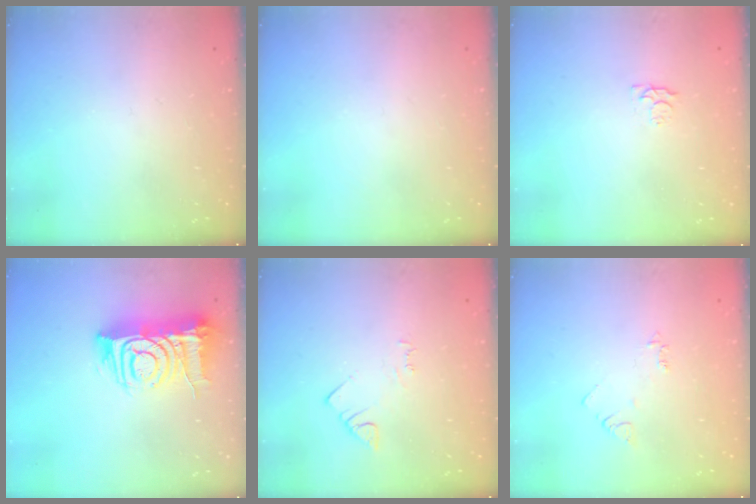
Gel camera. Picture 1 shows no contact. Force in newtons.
{"total": 0.0}
{"total": 2.7, "press": 2.7, "slide": 0.5}
{"total": 14.6, "press": 14.5, "slide": 1.5}
{"total": 3.5, "press": 3.5, "slide": 0.5}
{"total": 3.9, "press": 3.8, "slide": 0.6}